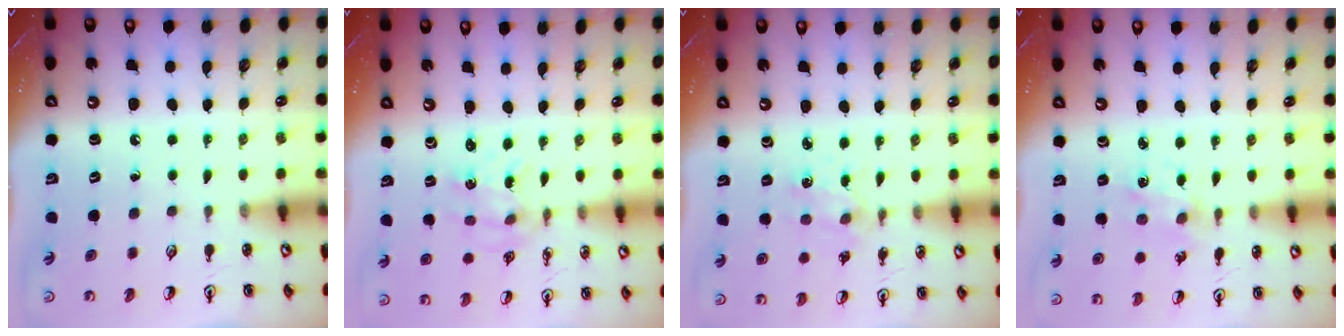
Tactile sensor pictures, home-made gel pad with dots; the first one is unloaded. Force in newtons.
{"total": 0.9, "press": 0.9, "slide": 0.1}
{"total": 1.8, "press": 1.8, "slide": 0.4}
{"total": 0.9, "press": 0.9, "slide": 0.2}